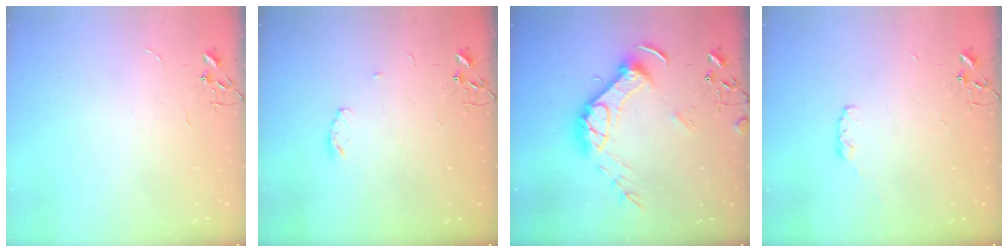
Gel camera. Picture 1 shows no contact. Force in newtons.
{"total": 4.0, "press": 3.9, "slide": 0.6}
{"total": 15.3, "press": 15.2, "slide": 1.7}
{"total": 4.2, "press": 4.1, "slide": 0.7}